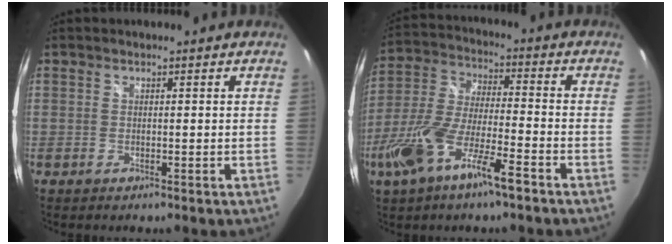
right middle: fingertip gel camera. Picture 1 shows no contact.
{"total": 14.6, "force": [-8.2, 3.2, 11.6], "torque": [-0.247, -0.020, -0.158]}